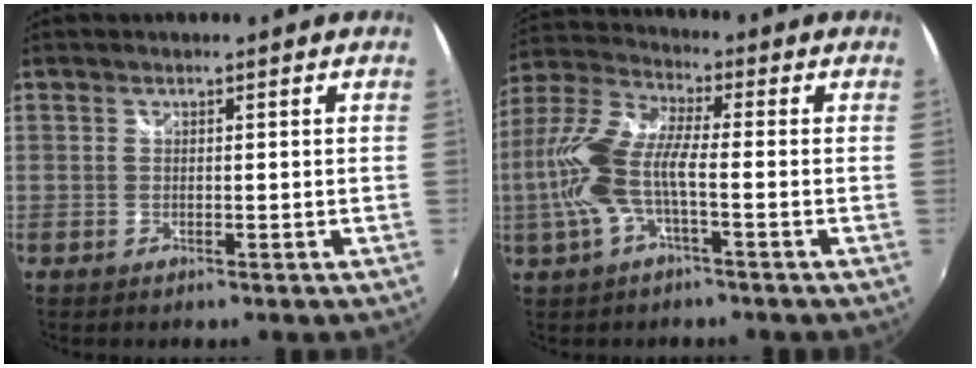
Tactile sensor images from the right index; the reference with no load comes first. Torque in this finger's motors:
{"motor_torque": [1.54, -0.49, 0.85, 0.21]}